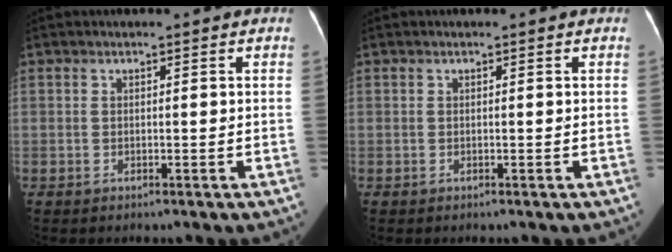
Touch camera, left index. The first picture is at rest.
{"total": 0.0}